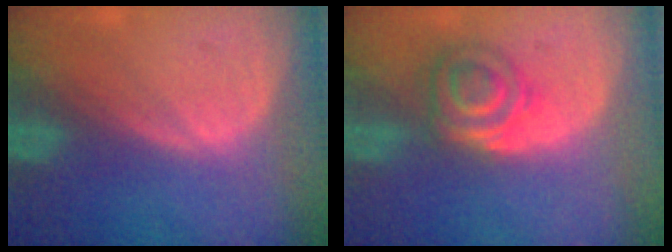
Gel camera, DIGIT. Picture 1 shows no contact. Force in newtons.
{"total": 5.6, "press": 5.3, "slide": 1.9}